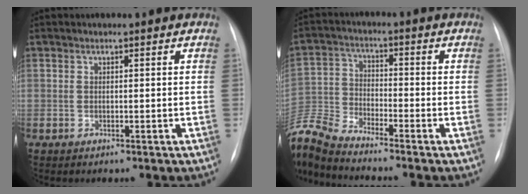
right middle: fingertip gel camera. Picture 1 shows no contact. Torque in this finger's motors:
{"motor_torque": [-0.78, -1.36, 0.33, 0.21]}